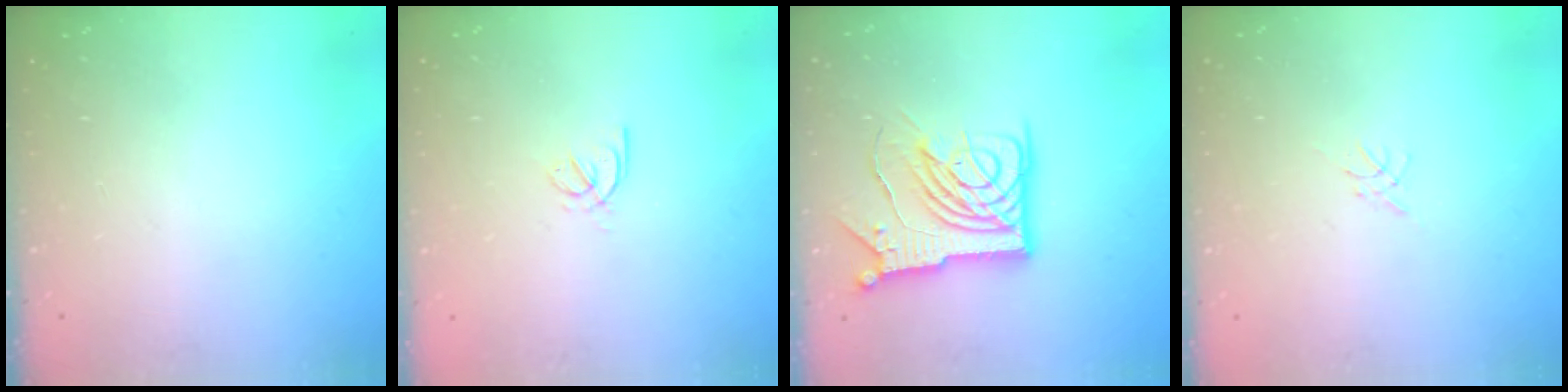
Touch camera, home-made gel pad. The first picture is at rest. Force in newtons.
{"total": 2.9, "press": 2.8, "slide": 0.8}
{"total": 14.0, "press": 13.9, "slide": 1.7}
{"total": 0.0}